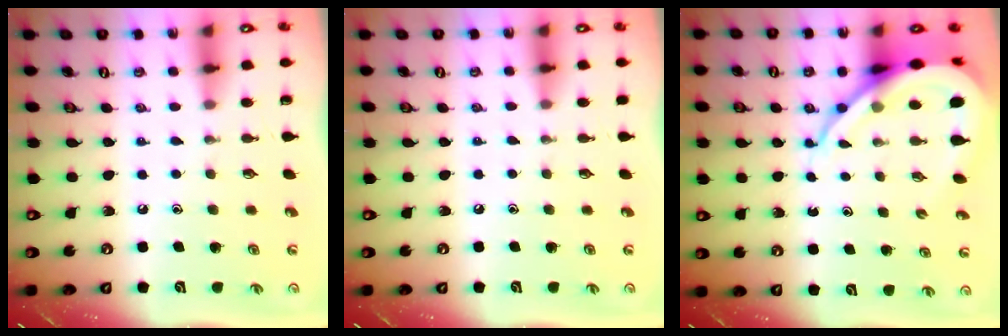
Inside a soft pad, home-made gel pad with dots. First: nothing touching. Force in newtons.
{"total": 2.8, "press": 2.8, "slide": 0.5}
{"total": 12.9, "press": 12.8, "slide": 1.5}